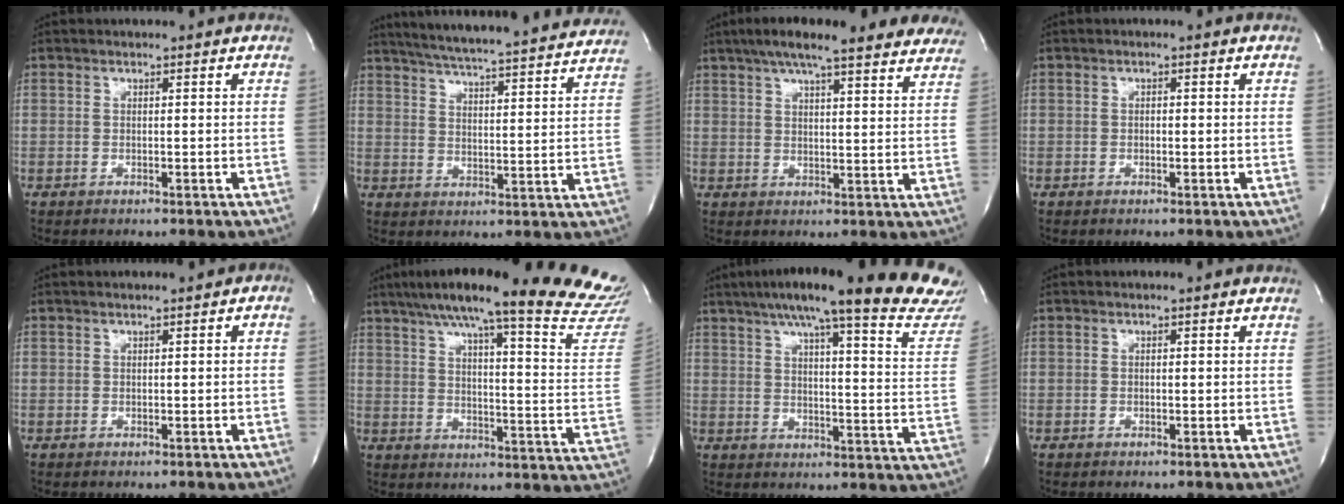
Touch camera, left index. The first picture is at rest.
{"total": 26.2, "force": [23.9, 1.4, 10.6], "torque": [-0.177, -0.027, 0.304]}
{"total": 21.2, "force": [17.3, 3.9, 11.7], "torque": [-0.175, 0.034, 0.213]}
{"total": 0.6, "force": [-0.1, 0.3, 0.4], "torque": [-0.008, 0.000, -0.003]}
{"total": 1.0, "force": [0.0, 0.4, 1.0], "torque": [-0.009, 0.006, -0.003]}
{"total": 29.9, "force": [26.5, 0.7, 13.9], "torque": [-0.193, -0.086, 0.324]}
{"total": 29.1, "force": [24.4, 1.6, 15.6], "torque": [-0.199, -0.055, 0.298]}
{"total": 0.0}